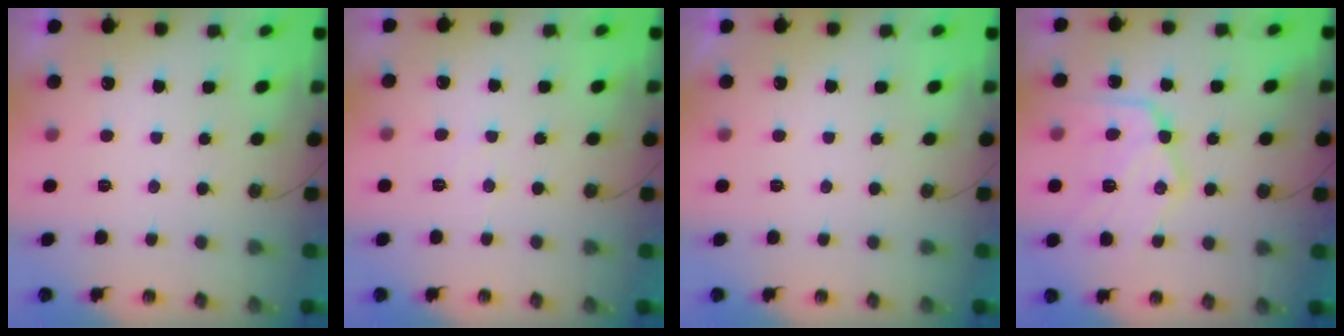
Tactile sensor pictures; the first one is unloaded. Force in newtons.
{"total": 4.7, "press": 4.7, "slide": 0.6}
{"total": 0.0}
{"total": 18.8, "press": 18.8, "slide": 1.7}